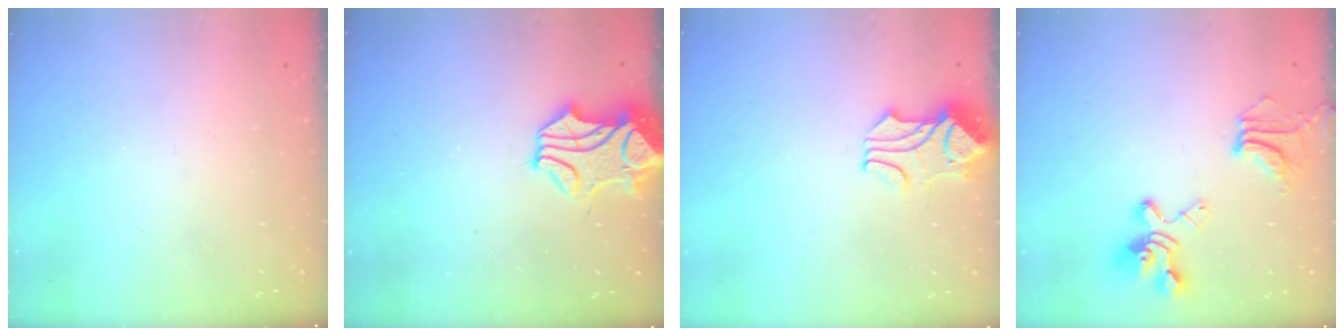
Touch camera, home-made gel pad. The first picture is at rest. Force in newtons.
{"total": 2.2, "press": 1.8, "slide": 1.1}
{"total": 1.8, "press": 1.4, "slide": 1.1}
{"total": 11.4, "press": 11.2, "slide": 2.2}